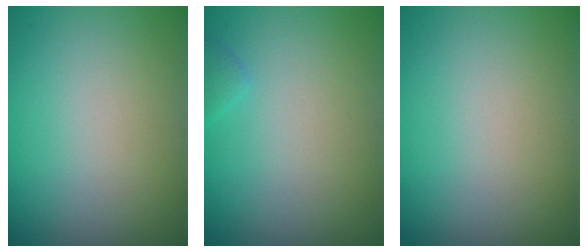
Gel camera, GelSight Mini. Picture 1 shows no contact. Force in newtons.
{"total": 0.7, "press": 0.7, "slide": 0.1}
{"total": 0.0}